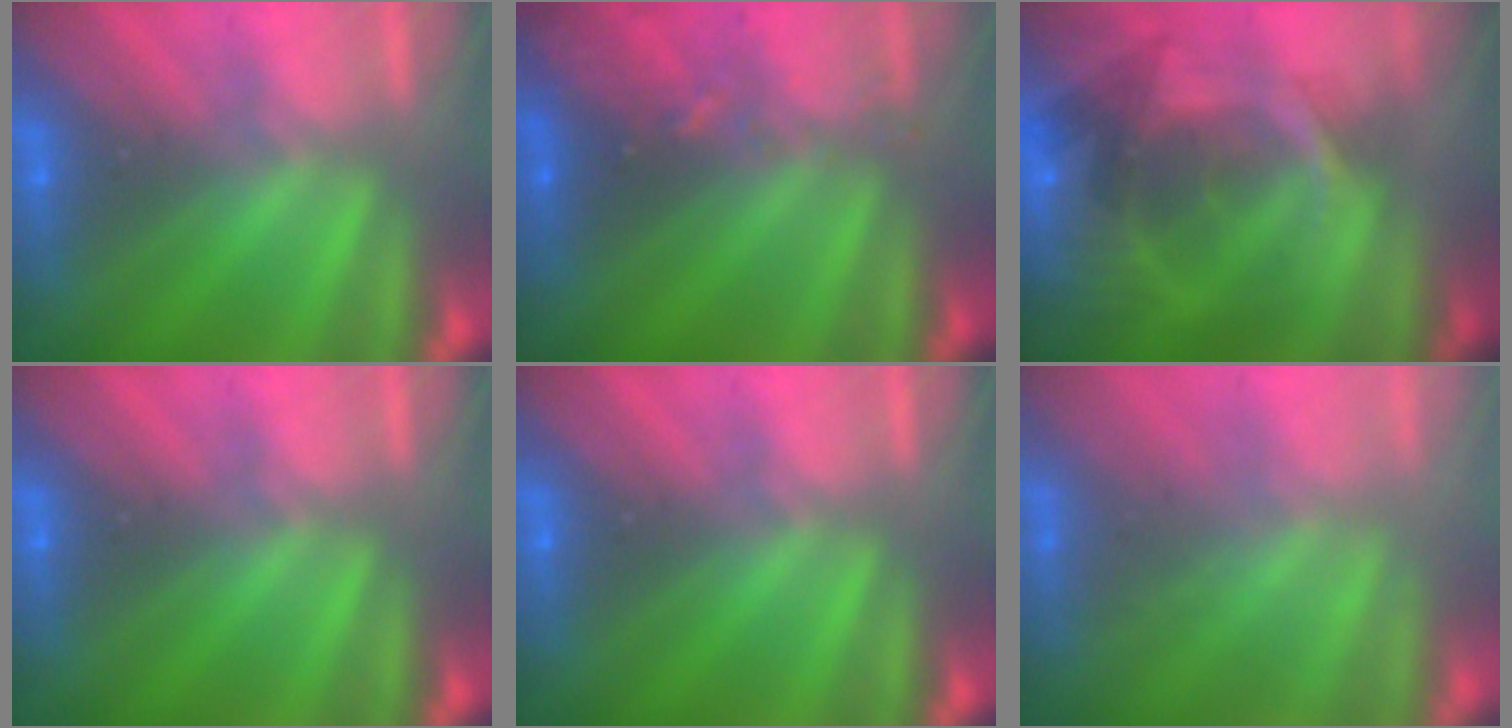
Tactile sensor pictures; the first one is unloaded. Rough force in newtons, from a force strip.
{"total": 2.9}
{"total": 8.7}
{"total": 0.0}
{"total": 0.0}
{"total": 2.1}